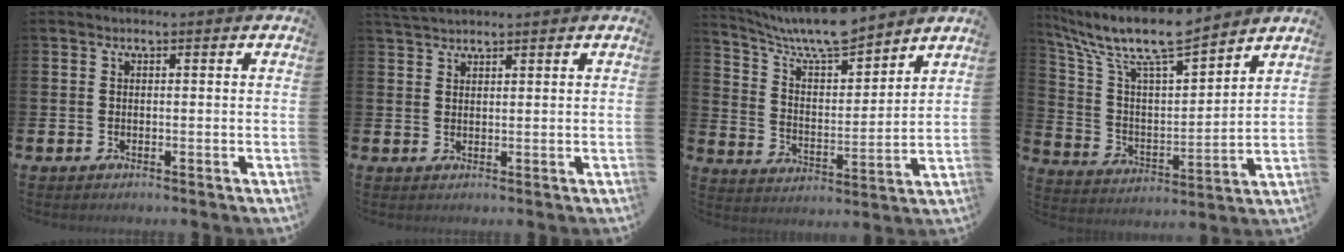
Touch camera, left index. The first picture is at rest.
{"total": 2.5, "force": [2.4, 0.5, 0.5], "torque": [-0.014, -0.003, 0.045]}
{"total": 9.0, "force": [8.4, 1.4, 3.0], "torque": [-0.087, -0.052, 0.150]}
{"total": 11.4, "force": [10.0, 2.1, 5.0], "torque": [-0.135, -0.064, 0.172]}